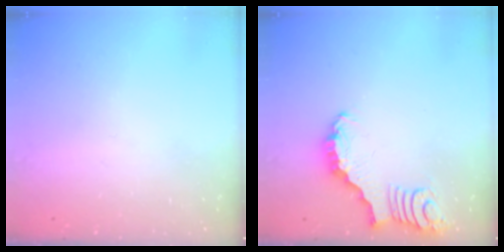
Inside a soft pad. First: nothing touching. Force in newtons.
{"total": 3.0, "press": 2.9, "slide": 0.3}